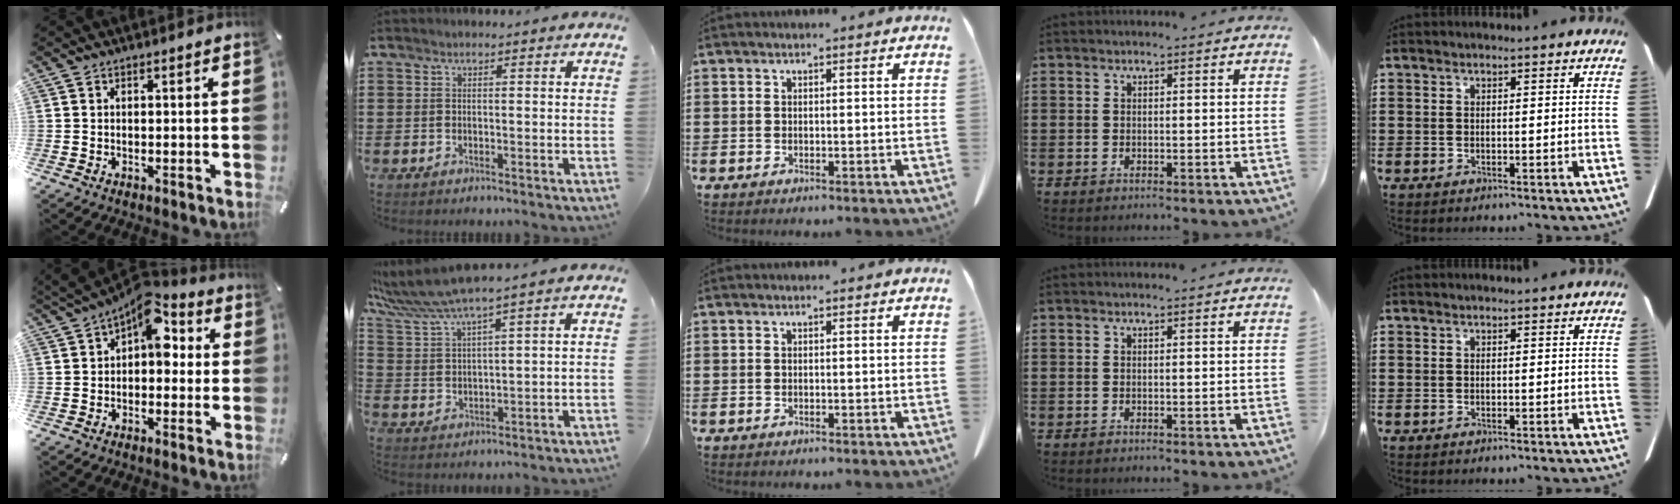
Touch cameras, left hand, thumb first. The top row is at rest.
{"thumb": {"total": 12.0, "force": [4.9, 7.0, 8.4], "torque": [-0.111, -0.034, 0.083]}, "index": {"total": 6.2, "force": [4.9, 0.0, 3.8], "torque": [-0.098, -0.023, 0.083]}}